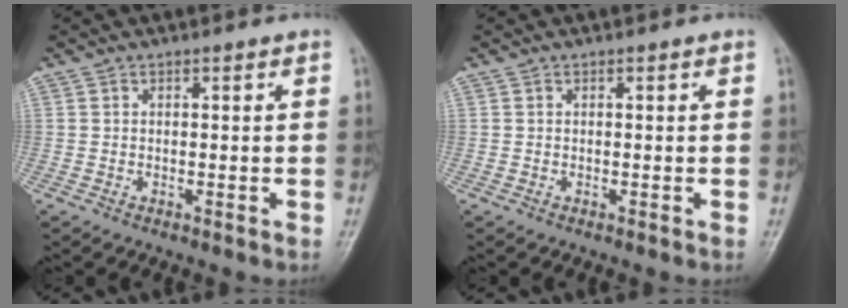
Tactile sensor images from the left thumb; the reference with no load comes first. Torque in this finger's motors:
{"motor_torque": [0.00, 0.00, 0.01, -0.01, 0.00]}